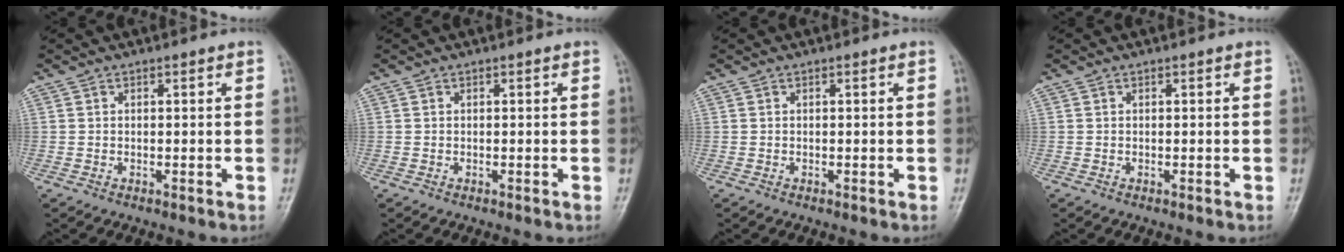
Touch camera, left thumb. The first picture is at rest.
{"total": 0.0}
{"total": 0.0}
{"total": 0.0}